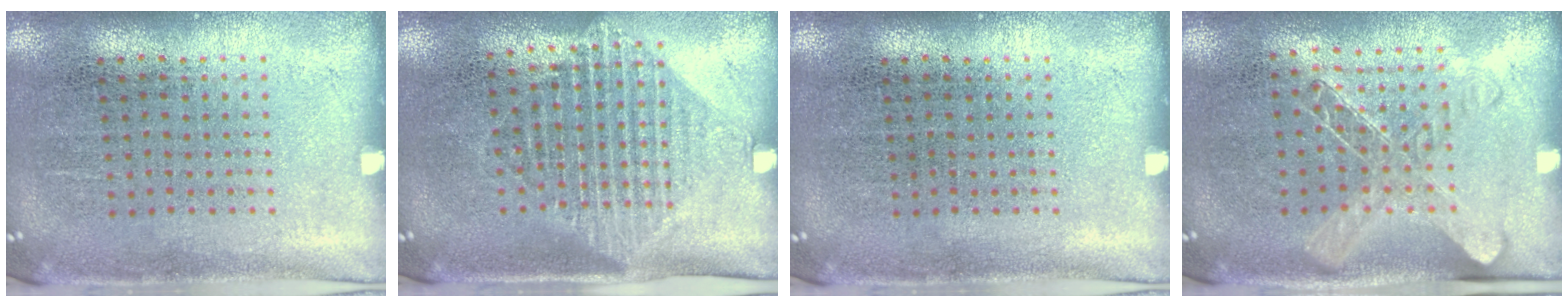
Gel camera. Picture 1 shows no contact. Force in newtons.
{"total": 1.5, "press": 1.2, "slide": 0.9}
{"total": 0.0}
{"total": 1.4, "press": 1.3, "slide": 0.6}